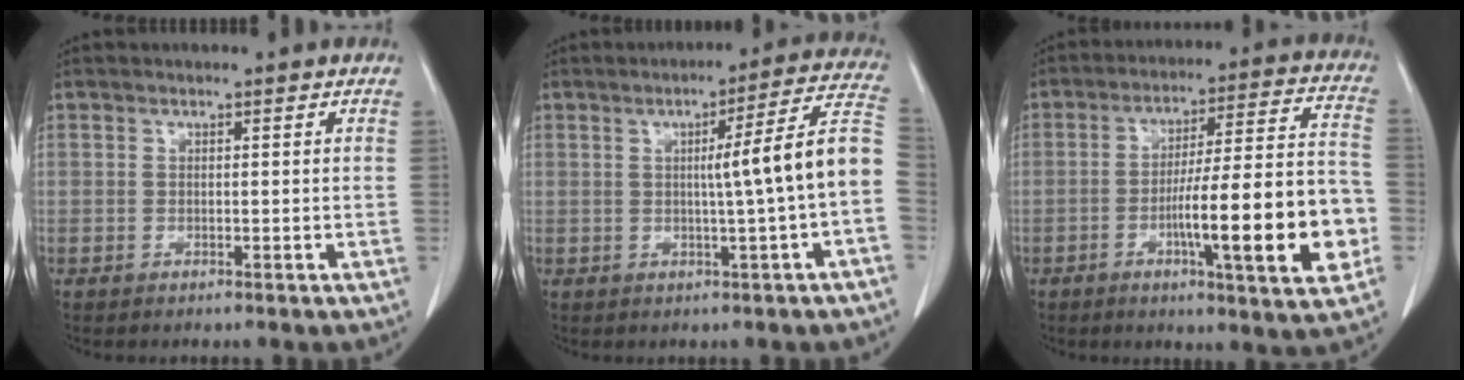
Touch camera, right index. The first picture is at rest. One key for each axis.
{"total": 11.0, "fx": -0.7, "fy": -1.2, "fz": 10.9, "tx": -0.141, "ty": 0.021, "tz": -0.014}
{"total": 18.9, "fx": -5.1, "fy": 1.5, "fz": 18.2, "tx": -0.243, "ty": 0.014, "tz": -0.070}